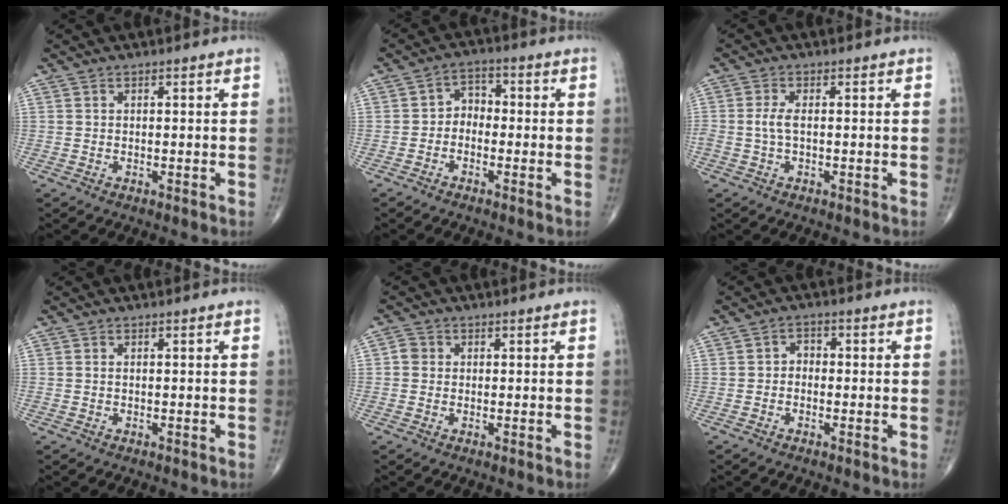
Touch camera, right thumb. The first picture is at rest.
{"total": 3.9, "force": [-1.1, 3.0, 2.2], "torque": [-0.011, 0.024, -0.035]}
{"total": 2.5, "force": [-0.2, 0.9, 2.3], "torque": [-0.057, -0.001, -0.006]}
{"total": 0.0}
{"total": 2.0, "force": [0.1, 1.8, 0.7], "torque": [-0.003, 0.005, -0.003]}
{"total": 2.2, "force": [-0.5, 1.8, 1.2], "torque": [0.001, 0.012, -0.019]}